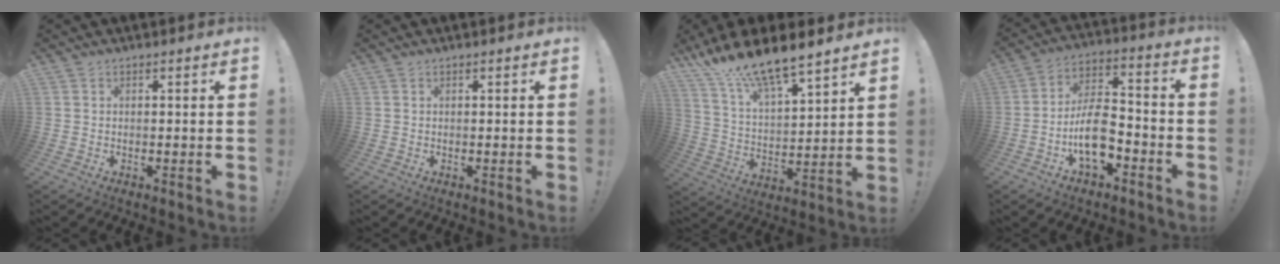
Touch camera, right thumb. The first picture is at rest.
{"total": 0.0}
{"total": 13.7, "force": [12.3, 2.4, 5.7], "torque": [-0.121, -0.097, 0.219]}
{"total": 13.3, "force": [-5.5, 7.3, 9.7], "torque": [-0.183, 0.036, -0.094]}